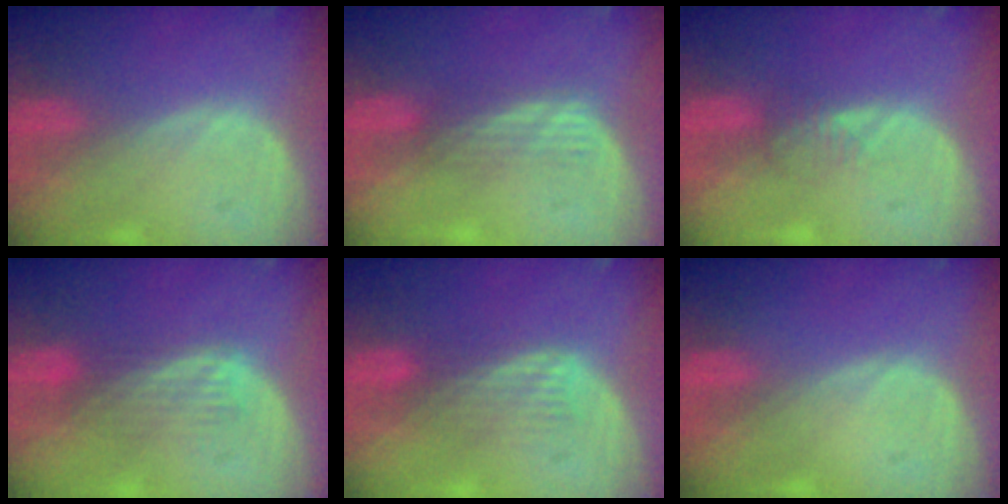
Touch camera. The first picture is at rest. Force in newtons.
{"total": 3.1, "press": 2.6, "slide": 1.6}
{"total": 1.6, "press": 1.6, "slide": 0.2}
{"total": 4.5, "press": 3.9, "slide": 2.4}
{"total": 4.3, "press": 3.6, "slide": 2.4}
{"total": 0.0}